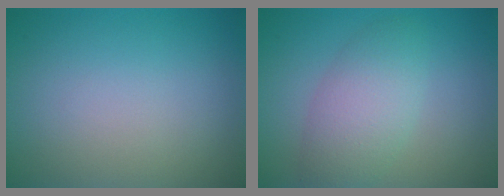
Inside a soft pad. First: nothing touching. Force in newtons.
{"total": 4.4, "press": 4.4, "slide": 0.2}